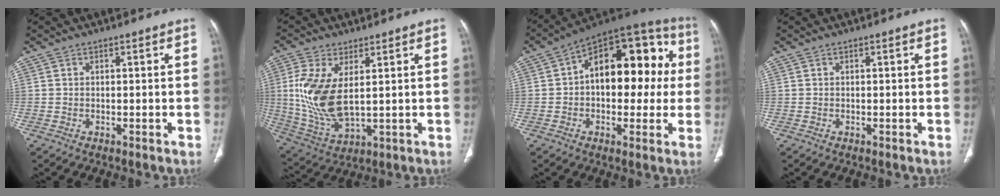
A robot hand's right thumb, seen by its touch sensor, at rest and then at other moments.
{"total": 13.2, "force": [2.1, 6.5, 11.3], "torque": [-0.247, -0.016, 0.057]}
{"total": 20.9, "force": [2.2, 12.1, 17.0], "torque": [-0.186, 0.045, 0.020]}
{"total": 0.0}